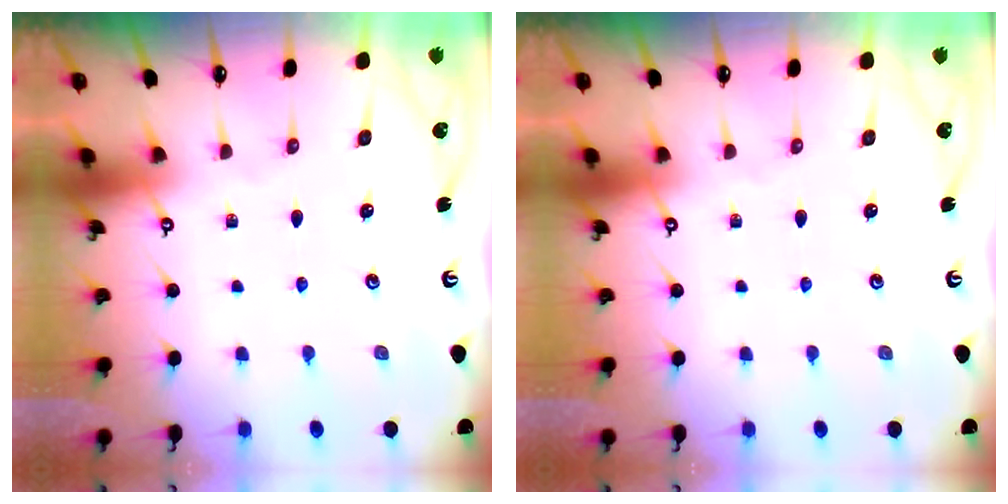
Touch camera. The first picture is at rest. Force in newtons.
{"total": 0.0}